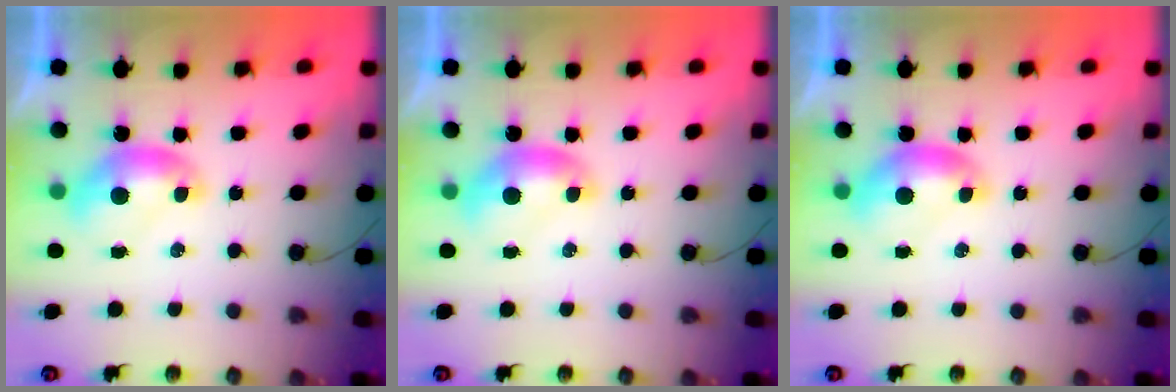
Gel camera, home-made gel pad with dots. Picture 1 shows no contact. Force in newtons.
{"total": 0.0}
{"total": 0.0}